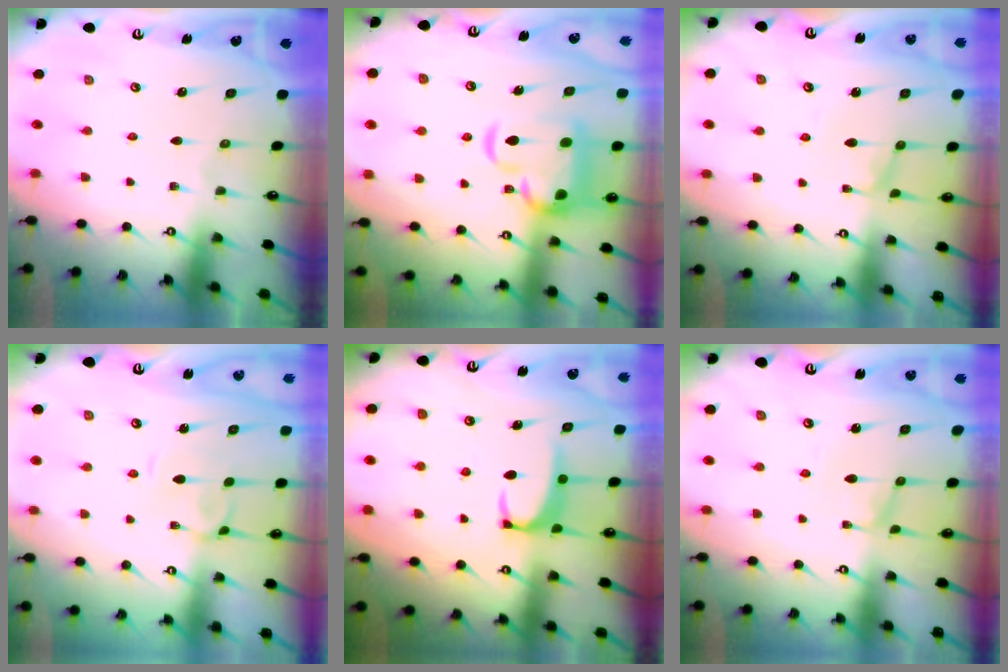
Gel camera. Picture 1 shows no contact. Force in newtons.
{"total": 9.1, "press": 8.9, "slide": 1.9}
{"total": 0.7, "press": 0.5, "slide": 0.4}
{"total": 3.7, "press": 3.7, "slide": 0.2}
{"total": 2.3, "press": 2.2, "slide": 0.6}
{"total": 0.7, "press": 0.5, "slide": 0.4}